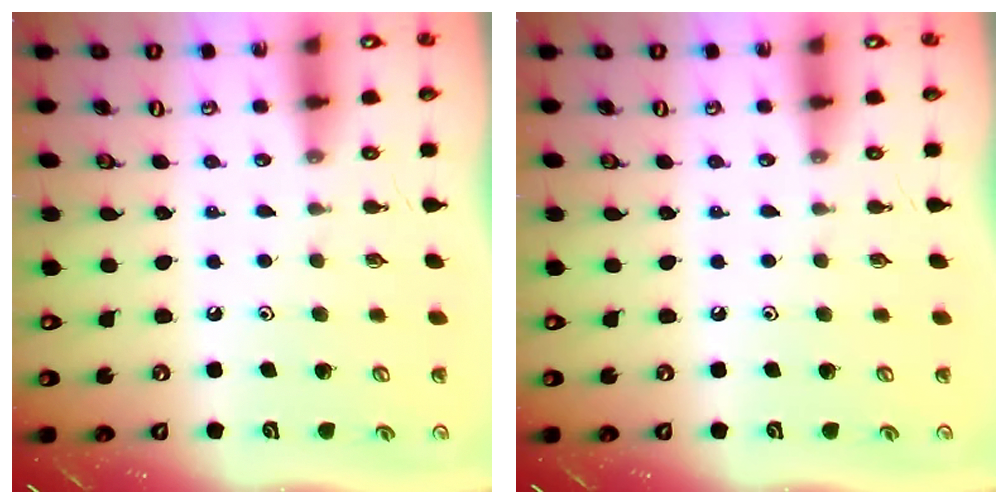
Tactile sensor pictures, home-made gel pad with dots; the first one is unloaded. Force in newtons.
{"total": 0.0}